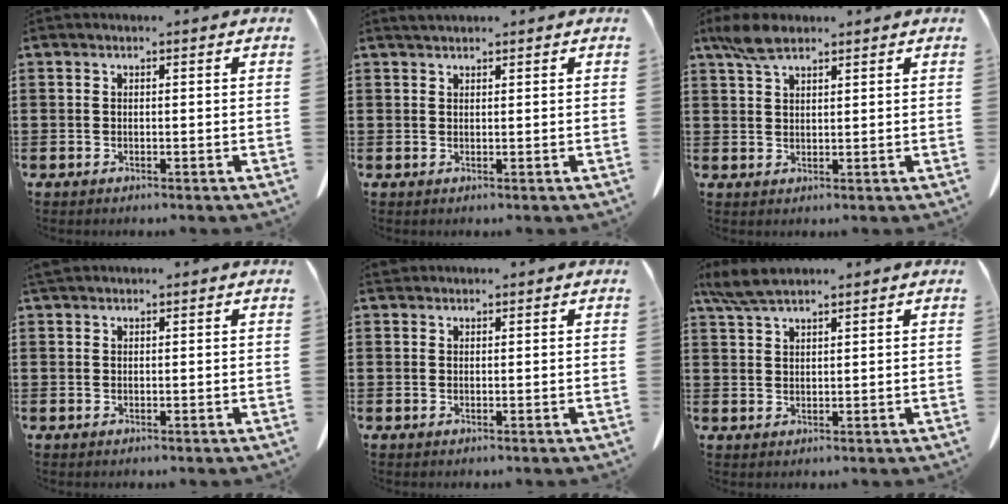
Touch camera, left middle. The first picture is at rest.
{"total": 1.2, "force": [1.2, 0.2, 0.3], "torque": [-0.009, -0.001, 0.023]}
{"total": 4.8, "force": [3.4, 1.7, 2.9], "torque": [-0.067, 0.000, 0.065]}
{"total": 1.0, "force": [0.9, 0.3, 0.4], "torque": [-0.011, 0.002, 0.017]}
{"total": 0.8, "force": [0.7, 0.3, 0.2], "torque": [-0.006, 0.002, 0.014]}
{"total": 4.5, "force": [3.6, 0.7, 2.6], "torque": [-0.059, -0.002, 0.069]}